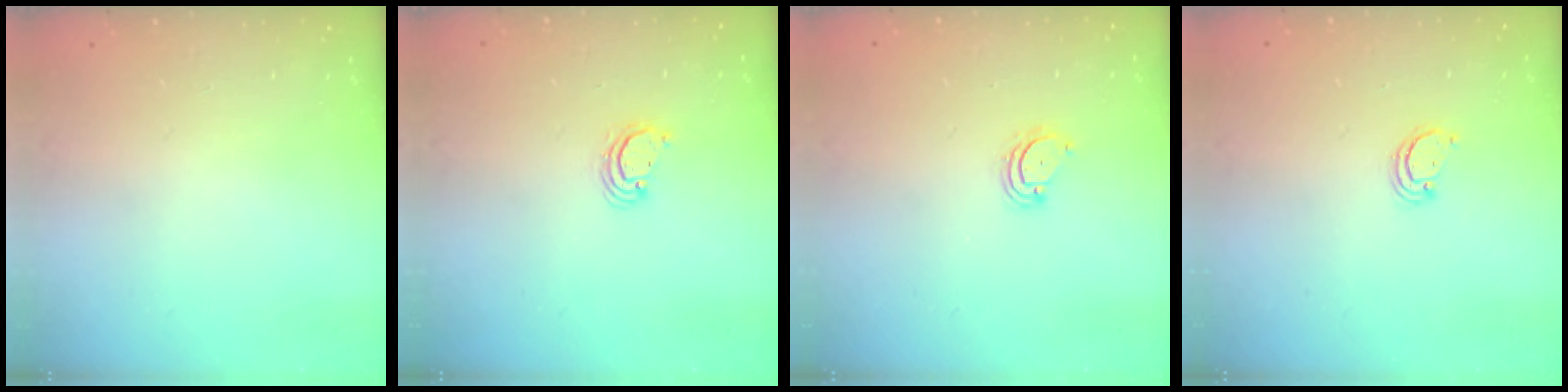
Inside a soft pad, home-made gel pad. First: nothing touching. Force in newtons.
{"total": 2.8, "press": 2.8, "slide": 0.2}
{"total": 2.3, "press": 2.3, "slide": 0.2}
{"total": 2.4, "press": 2.4, "slide": 0.2}